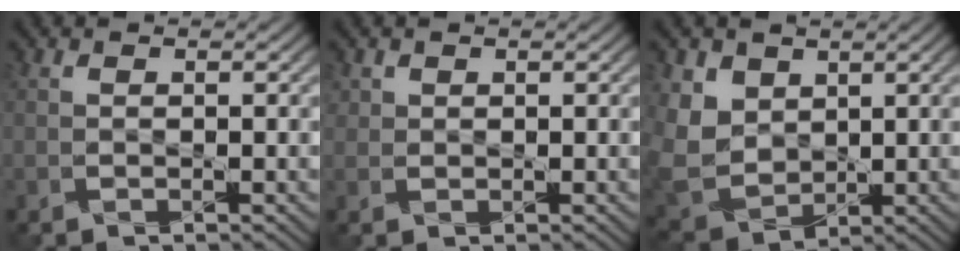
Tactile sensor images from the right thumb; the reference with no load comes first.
{"total": 0.8, "force": [0.5, 0.6, 0.2], "torque": [-0.010, -0.002, 0.012]}
{"total": 5.9, "force": [2.3, 4.8, 2.6], "torque": [-0.095, -0.010, 0.051]}